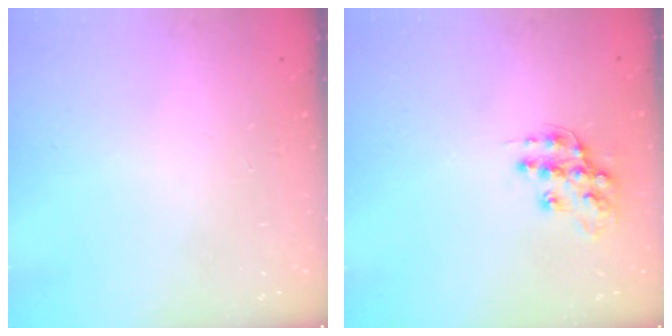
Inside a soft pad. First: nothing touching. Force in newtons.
{"total": 12.8, "press": 12.8, "slide": 0.9}